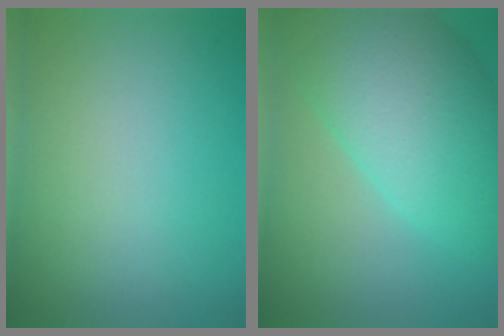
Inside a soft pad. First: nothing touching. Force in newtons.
{"total": 10.1, "press": 10.1, "slide": 0.3}